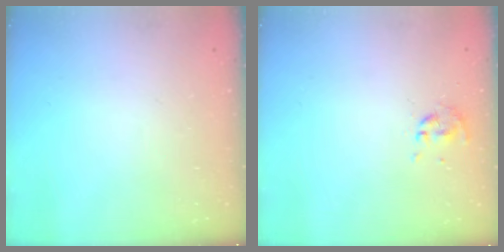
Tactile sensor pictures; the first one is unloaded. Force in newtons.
{"total": 0.0}